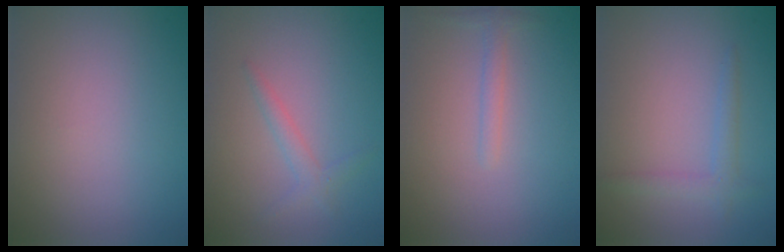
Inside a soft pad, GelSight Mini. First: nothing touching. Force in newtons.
{"total": 1.5, "press": 1.5, "slide": 0.1}
{"total": 1.1, "press": 1.1, "slide": 0.0}
{"total": 1.7, "press": 1.7, "slide": 0.1}